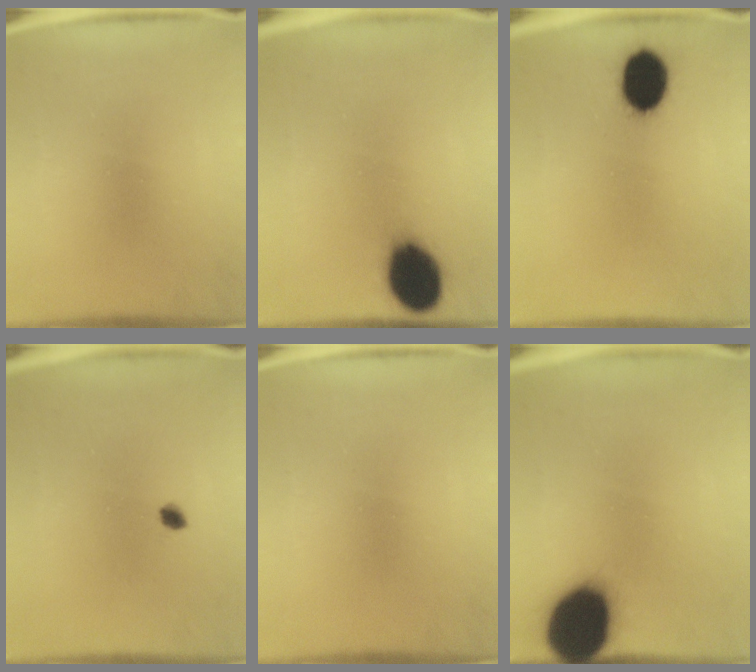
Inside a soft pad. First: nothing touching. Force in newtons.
{"total": 13.2}
{"total": 10.8}
{"total": 1.5}
{"total": 0.0}
{"total": 20.4}